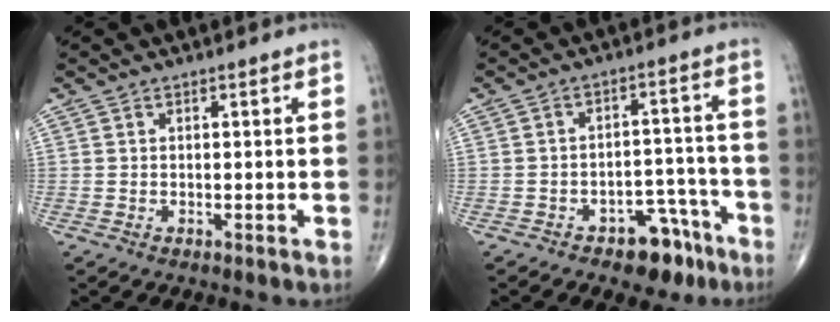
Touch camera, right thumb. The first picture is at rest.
{"total": 8.5, "force": [-5.6, 4.8, 4.4], "torque": [-0.022, 0.051, -0.077]}